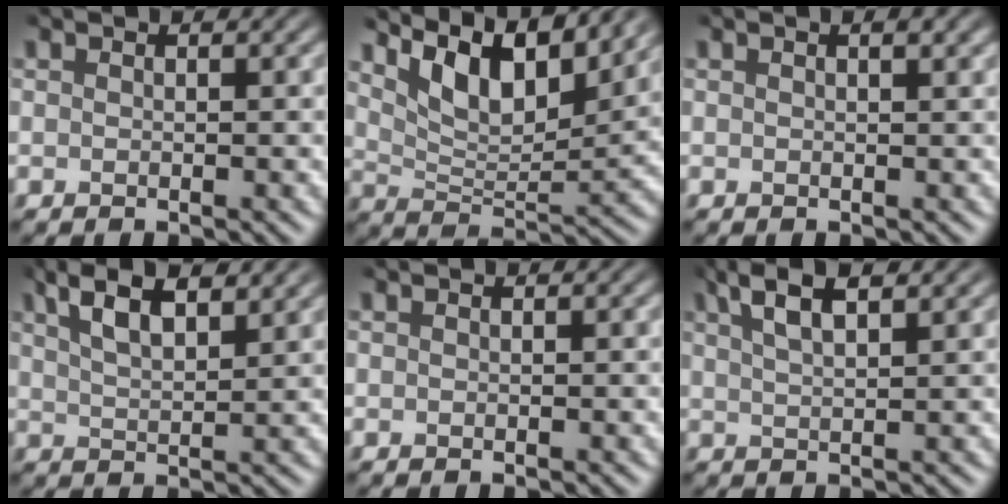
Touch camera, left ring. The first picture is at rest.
{"total": 7.2, "force": [4.9, 2.4, 4.7], "torque": [-0.082, -0.005, 0.085]}
{"total": 1.0, "force": [0.5, 0.2, 0.9], "torque": [-0.012, 0.004, 0.008]}
{"total": 5.2, "force": [3.5, 1.5, 3.5], "torque": [-0.063, 0.017, 0.059]}
{"total": 0.0}
{"total": 3.9, "force": [2.7, 0.8, 2.7], "torque": [-0.049, 0.015, 0.048]}